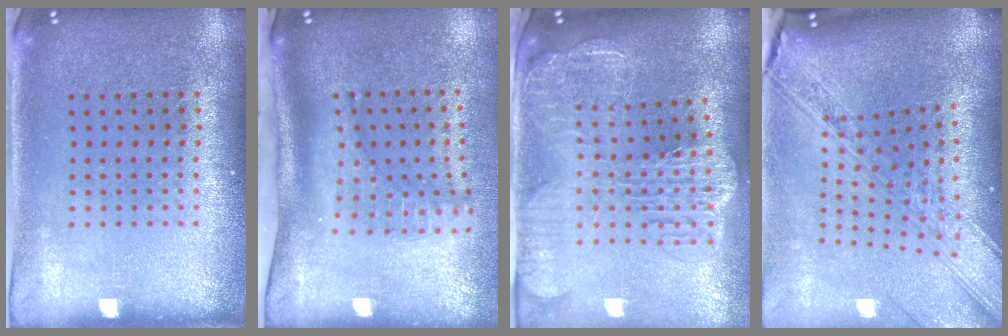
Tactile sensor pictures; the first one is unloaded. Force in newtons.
{"total": 2.2, "press": 1.5, "slide": 1.6}
{"total": 3.3, "press": 2.6, "slide": 1.9}
{"total": 3.9, "press": 2.8, "slide": 2.7}